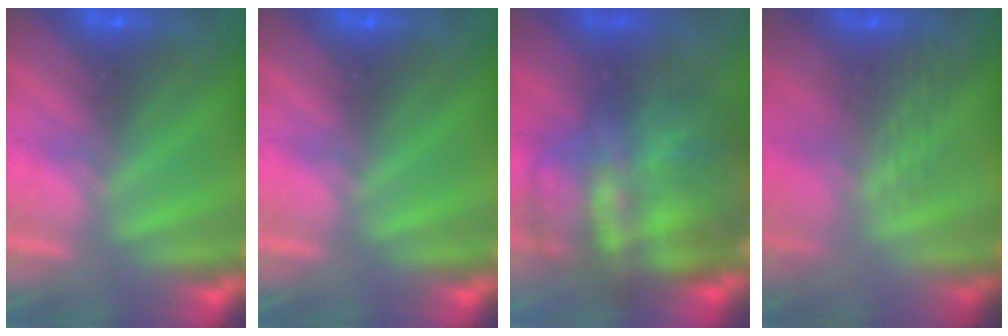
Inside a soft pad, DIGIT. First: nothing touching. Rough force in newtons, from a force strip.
{"total": 0.0}
{"total": 8.4}
{"total": 2.4}